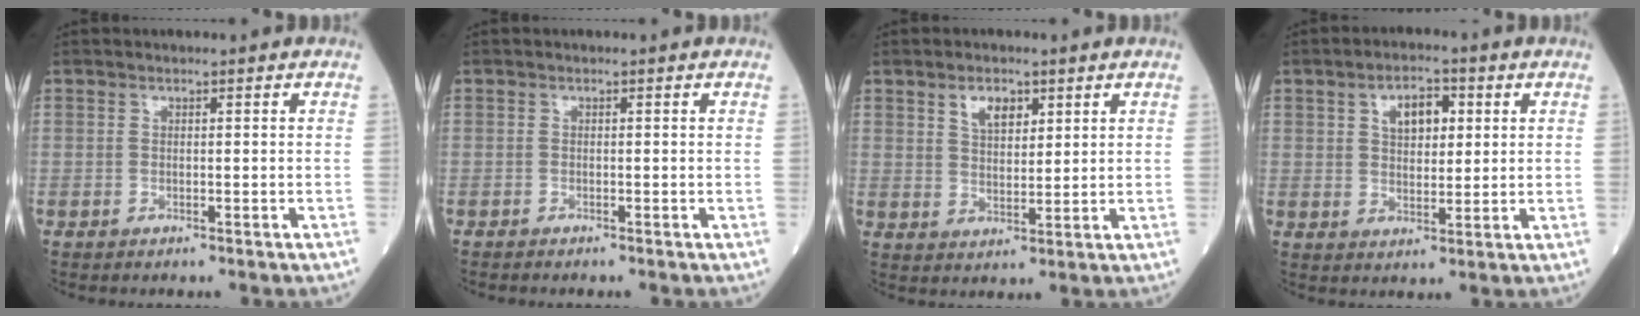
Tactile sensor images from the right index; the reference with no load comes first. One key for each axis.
{"total": 0.6, "fx": -0.6, "fy": 0.0, "fz": 0.1, "tx": -0.003, "ty": 0.000, "tz": -0.014}
{"total": 4.4, "fx": 2.4, "fy": 2.2, "fz": 3.0, "tx": -0.052, "ty": 0.004, "tz": 0.044}
{"total": 5.8, "fx": 2.0, "fy": 3.0, "fz": 4.5, "tx": -0.074, "ty": 0.010, "tz": 0.035}